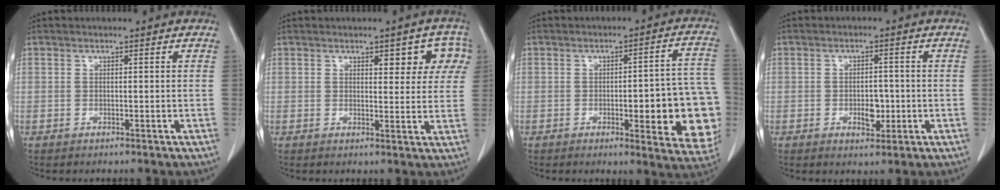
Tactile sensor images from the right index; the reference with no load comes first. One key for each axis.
{"total": 5.8, "fx": 2.6, "fy": 2.7, "fz": 4.4, "tx": -0.031, "ty": 0.013, "tz": 0.027}
{"total": 15.6, "fx": -3.1, "fy": 3.5, "fz": 14.9, "tx": -0.114, "ty": 0.022, "tz": -0.026}
{"total": 3.6, "fx": -0.9, "fy": 2.0, "fz": 2.9, "tx": -0.041, "ty": 0.003, "tz": -0.008}